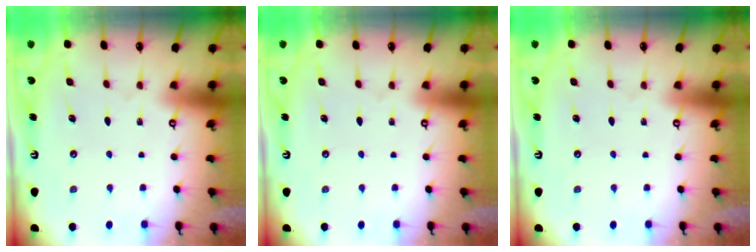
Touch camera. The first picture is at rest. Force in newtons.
{"total": 0.0}
{"total": 0.0}